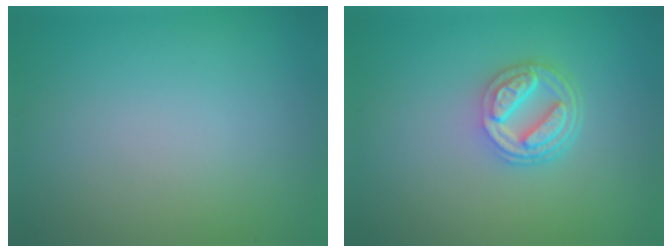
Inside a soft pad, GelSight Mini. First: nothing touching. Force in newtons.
{"total": 4.3, "press": 3.3, "slide": 2.8}